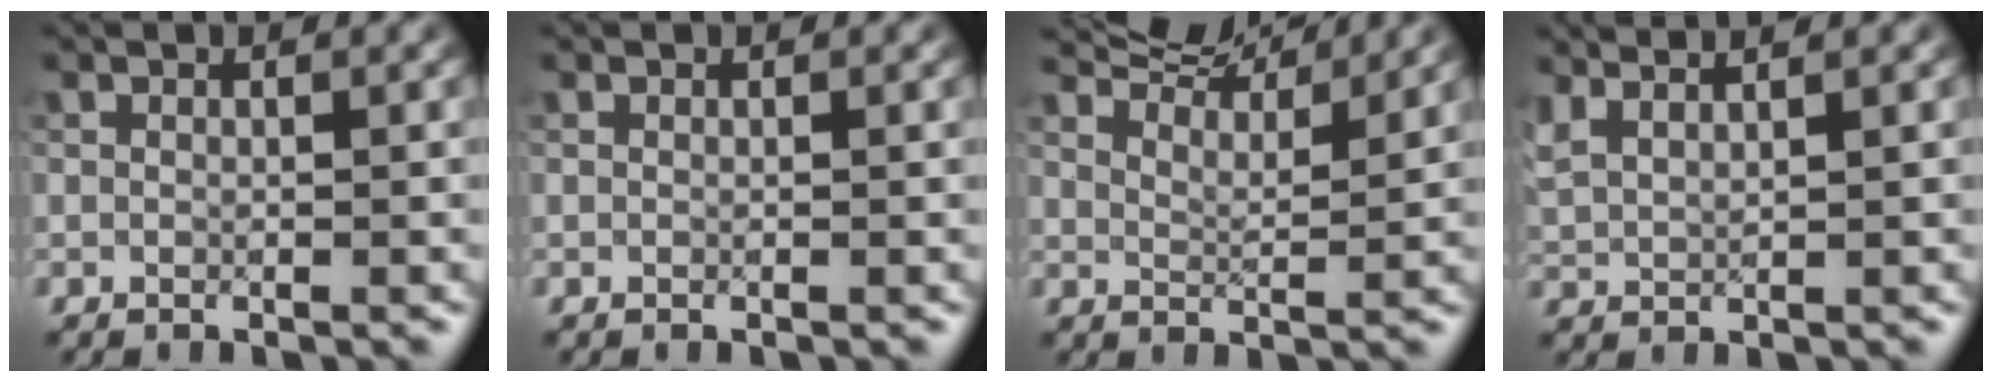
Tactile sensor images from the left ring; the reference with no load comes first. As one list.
[{"total": 0.0}, {"total": 6.4, "force": [6.0, 0.8, 2.1], "torque": [-0.036, 0.005, 0.083]}, {"total": 3.1, "force": [2.8, 0.6, 1.3], "torque": [-0.032, 0.012, 0.047]}]